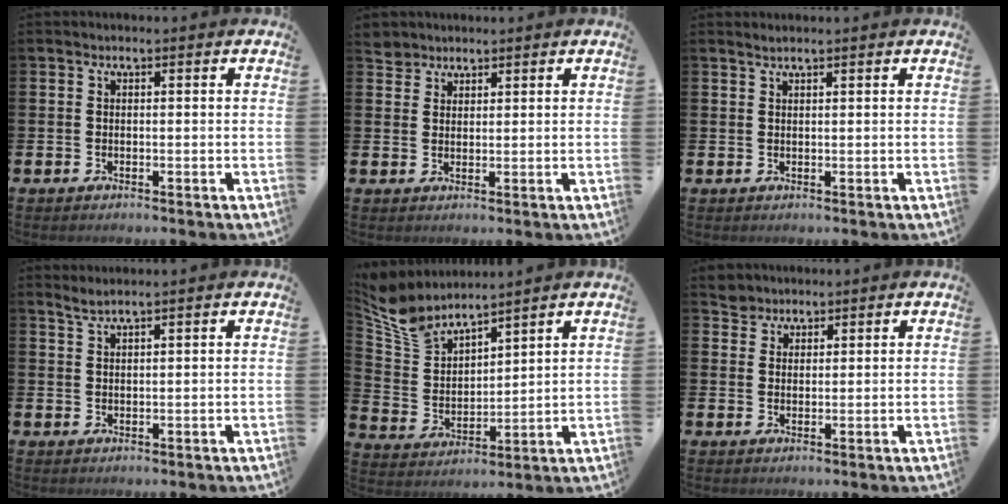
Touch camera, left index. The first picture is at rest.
{"total": 2.9, "force": [2.6, 1.0, -0.4], "torque": [0.008, -0.007, 0.050]}
{"total": 1.0, "force": [1.0, 0.0, 0.3], "torque": [-0.007, -0.001, 0.018]}
{"total": 2.0, "force": [1.9, -0.1, 0.5], "torque": [-0.020, 0.002, 0.037]}
{"total": 7.5, "force": [6.9, 2.2, 2.0], "torque": [-0.080, -0.033, 0.125]}
{"total": 3.4, "force": [3.2, 1.1, -0.6], "torque": [0.007, -0.009, 0.060]}